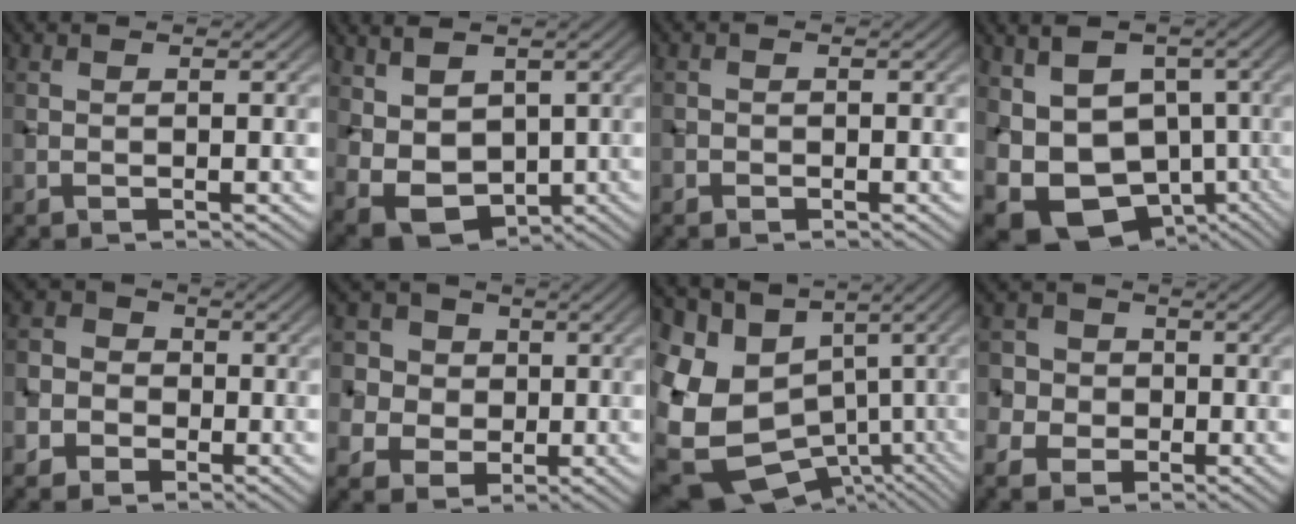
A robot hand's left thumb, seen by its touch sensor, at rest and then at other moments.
{"total": 7.5, "force": [1.6, 5.2, 5.1], "torque": [-0.120, -0.009, 0.038]}
{"total": 1.0, "force": [-0.6, 0.8, 0.0], "torque": [0.006, -0.005, -0.016]}
{"total": 13.1, "force": [-1.5, 9.9, 8.5], "torque": [-0.154, -0.018, -0.001]}
{"total": 5.5, "force": [-2.5, 4.5, 1.8], "torque": [-0.042, -0.003, -0.065]}
{"total": 6.2, "force": [0.3, 5.9, 1.9], "torque": [-0.063, 0.011, -0.013]}
{"total": 16.6, "force": [-5.0, 12.9, 9.2], "torque": [-0.252, -0.026, -0.041]}
{"total": 5.8, "force": [-2.4, 5.0, 1.7], "torque": [-0.046, -0.005, -0.067]}